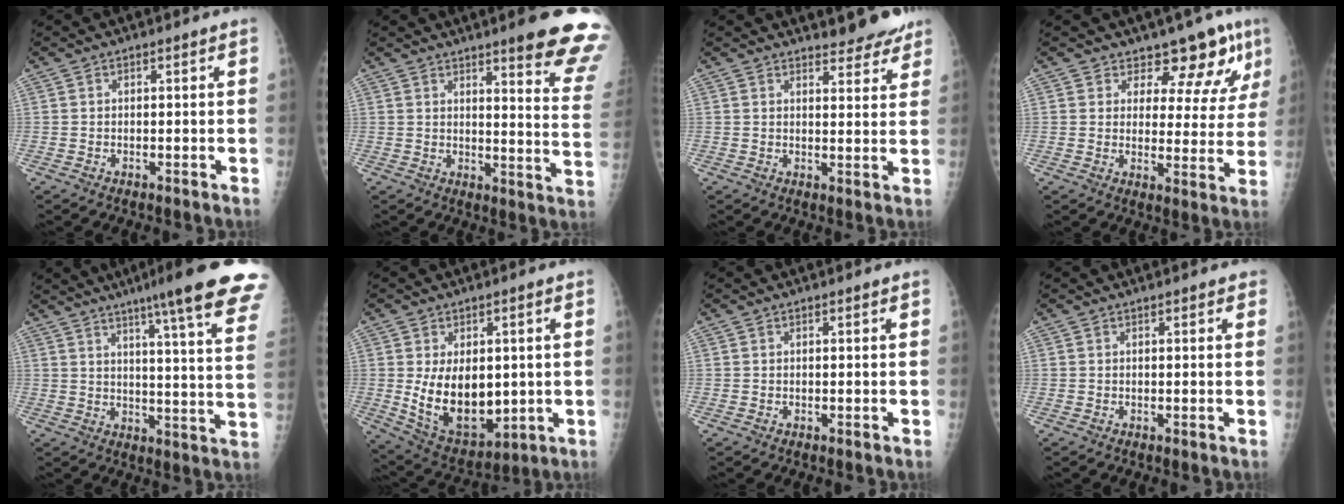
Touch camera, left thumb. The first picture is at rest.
{"total": 17.4, "force": [12.6, 2.0, 11.8], "torque": [-0.122, -0.081, 0.147]}
{"total": 6.8, "force": [6.2, 2.1, 1.9], "torque": [0.001, -0.039, 0.070]}
{"total": 10.3, "force": [8.1, 5.2, 3.7], "torque": [0.003, -0.052, 0.088]}
{"total": 21.6, "force": [15.5, 1.0, 15.1], "torque": [-0.190, -0.073, 0.192]}
{"total": 14.2, "force": [0.2, 8.7, 11.1], "torque": [-0.149, -0.020, 0.033]}
{"total": 0.0}
{"total": 1.2, "force": [0.9, 0.4, 0.7], "torque": [-0.007, 0.000, 0.008]}